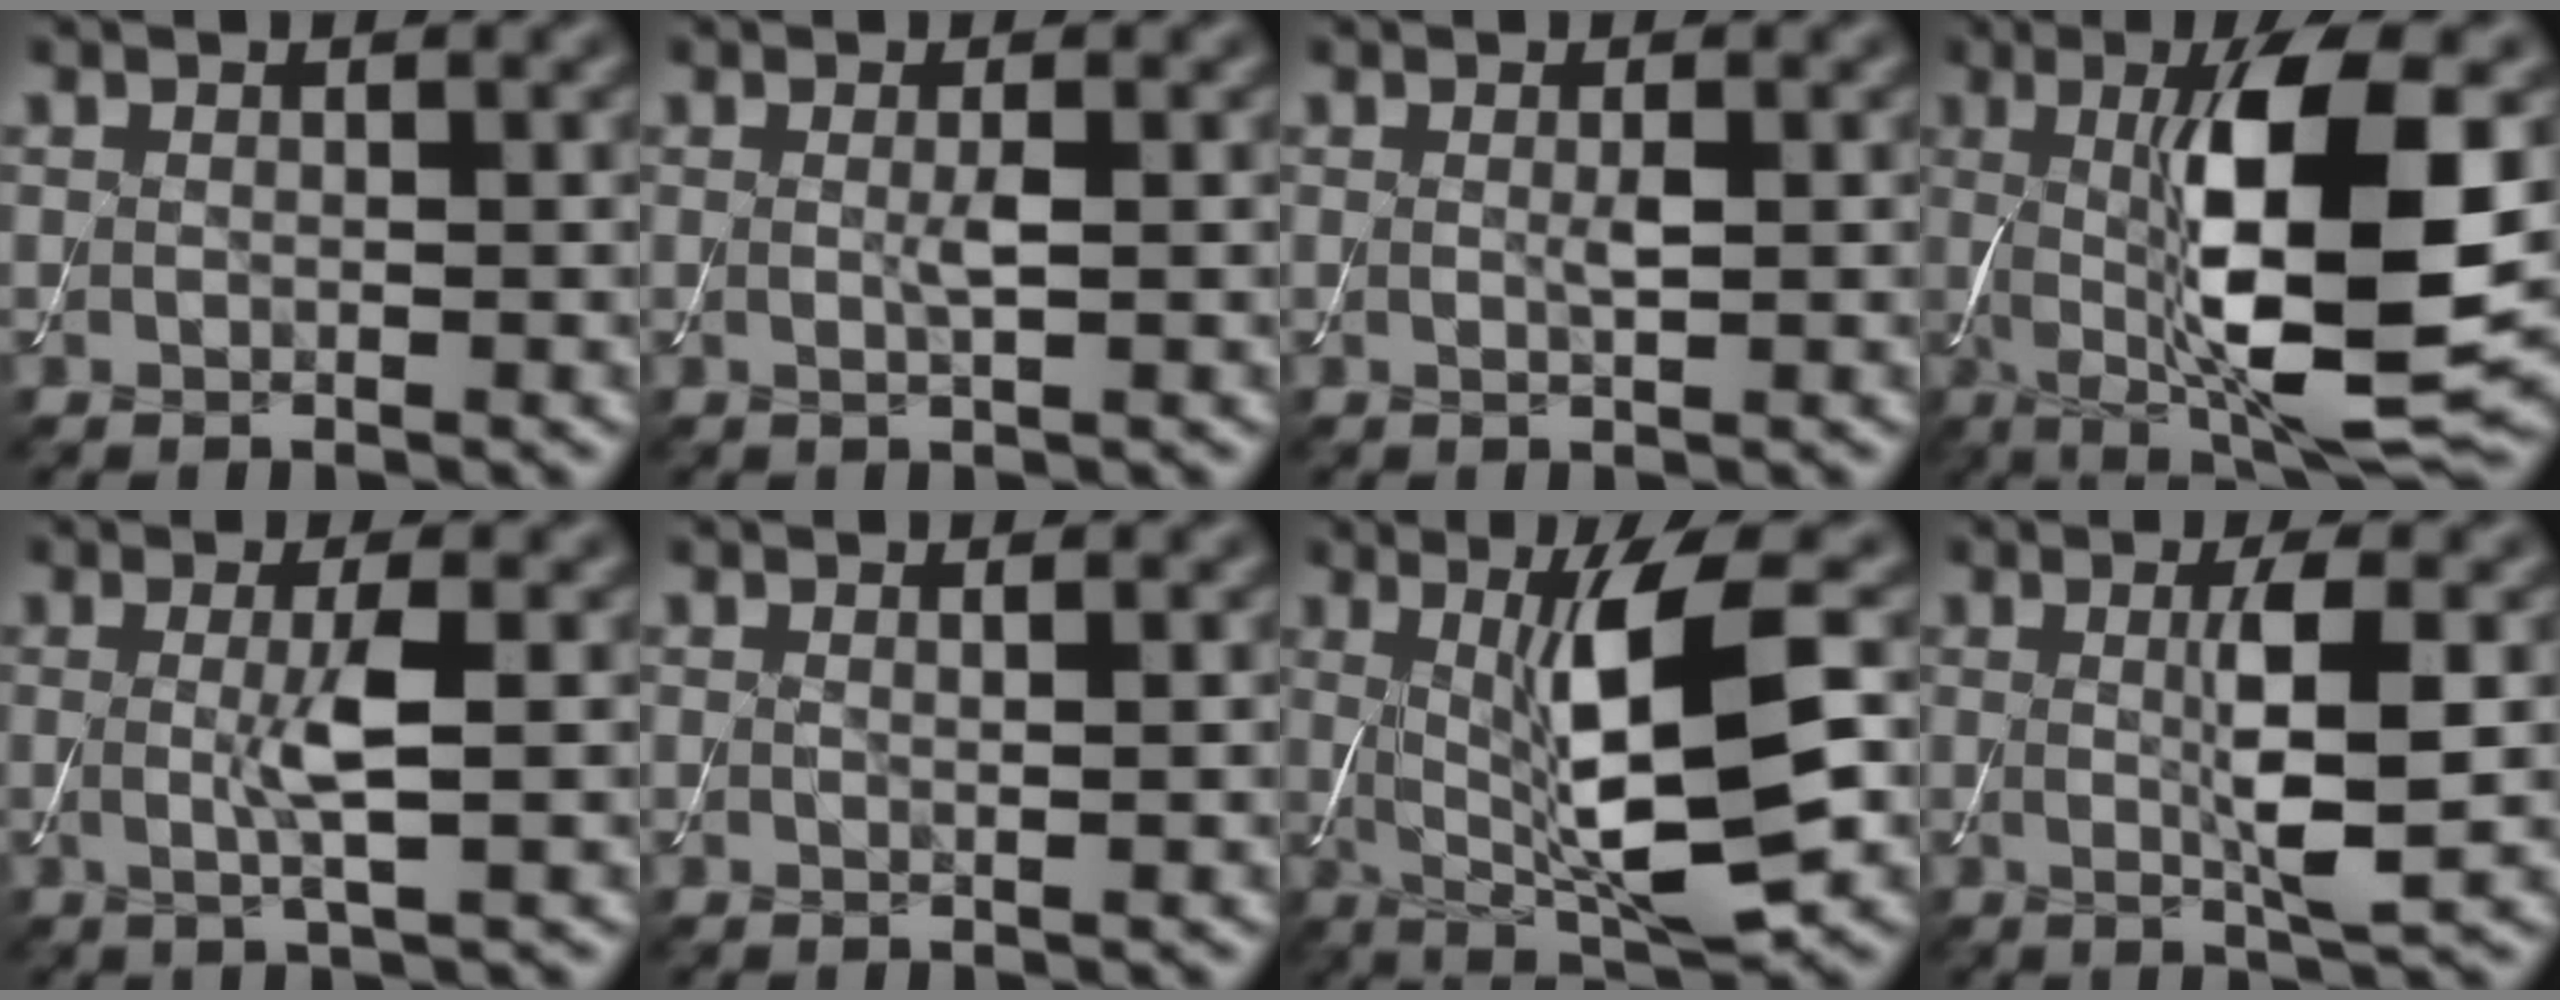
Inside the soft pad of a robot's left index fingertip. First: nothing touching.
{"total": 1.3, "force": [0.0, 0.1, 1.2], "torque": [-0.028, -0.001, -0.001]}
{"total": 1.0, "force": [0.1, 0.1, 1.0], "torque": [-0.022, 0.000, 0.000]}
{"total": 12.7, "force": [0.0, 3.0, 12.3], "torque": [-0.195, -0.008, 0.006]}
{"total": 3.3, "force": [0.0, 0.5, 3.2], "torque": [-0.066, -0.006, -0.001]}
{"total": 1.0, "force": [0.3, 0.3, 0.9], "torque": [-0.009, -0.001, 0.000]}
{"total": 9.7, "force": [0.5, 2.2, 9.4], "torque": [-0.156, -0.005, 0.018]}
{"total": 4.8, "force": [0.2, 0.8, 4.7], "torque": [-0.080, -0.004, 0.005]}